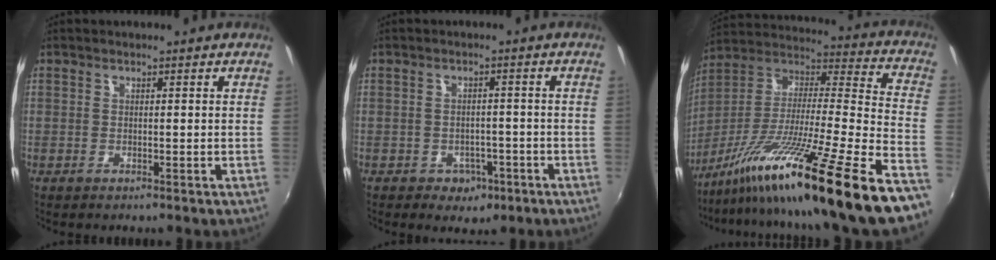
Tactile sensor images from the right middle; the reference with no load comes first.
{"total": 4.9, "force": [-2.5, 3.9, 1.7], "torque": [-0.043, 0.000, -0.025]}
{"total": 28.3, "force": [-19.0, -1.6, 21.0], "torque": [-0.299, -0.051, -0.321]}